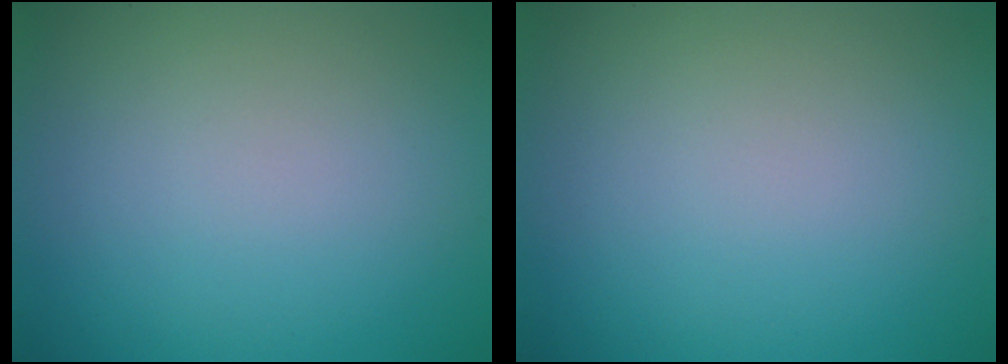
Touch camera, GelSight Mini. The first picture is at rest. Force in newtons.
{"total": 0.0}